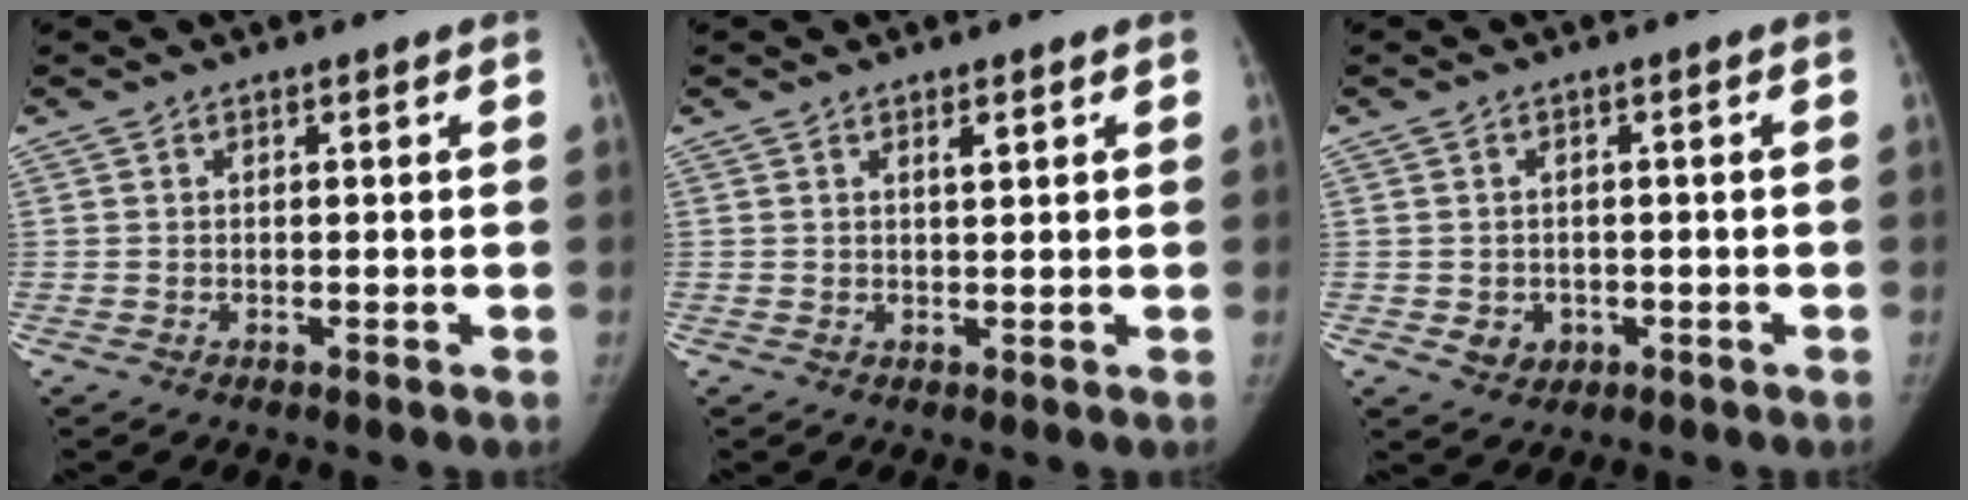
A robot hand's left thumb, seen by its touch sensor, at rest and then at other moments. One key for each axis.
{"total": 1.4, "fx": 0.8, "fy": 0.4, "fz": 1.1, "tx": -0.015, "ty": -0.002, "tz": 0.013}
{"total": 3.3, "fx": -0.9, "fy": 2.9, "fz": 1.3, "tx": -0.005, "ty": 0.005, "tz": -0.001}